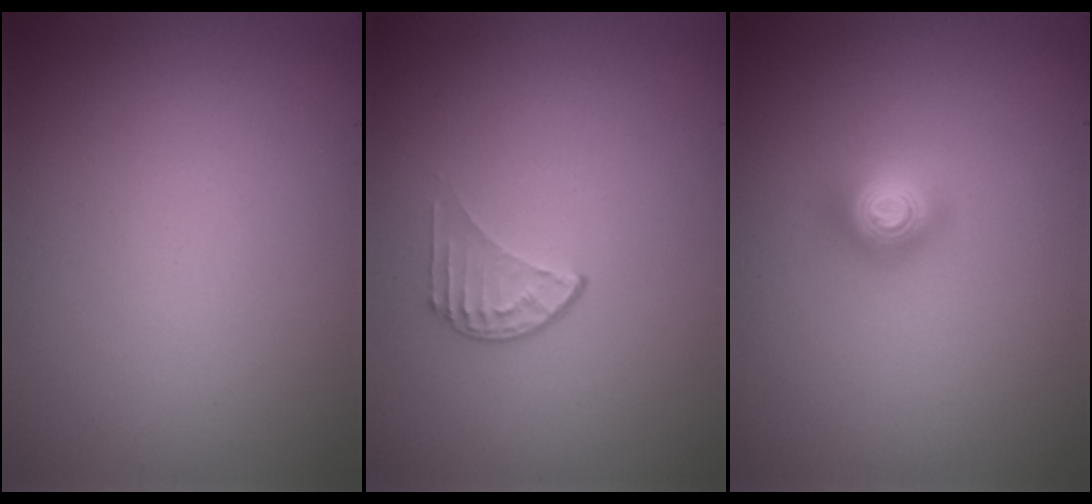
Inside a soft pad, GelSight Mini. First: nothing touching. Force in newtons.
{"total": 1.4, "press": 0.9, "slide": 1.1}
{"total": 2.0, "press": 2.0, "slide": 0.1}